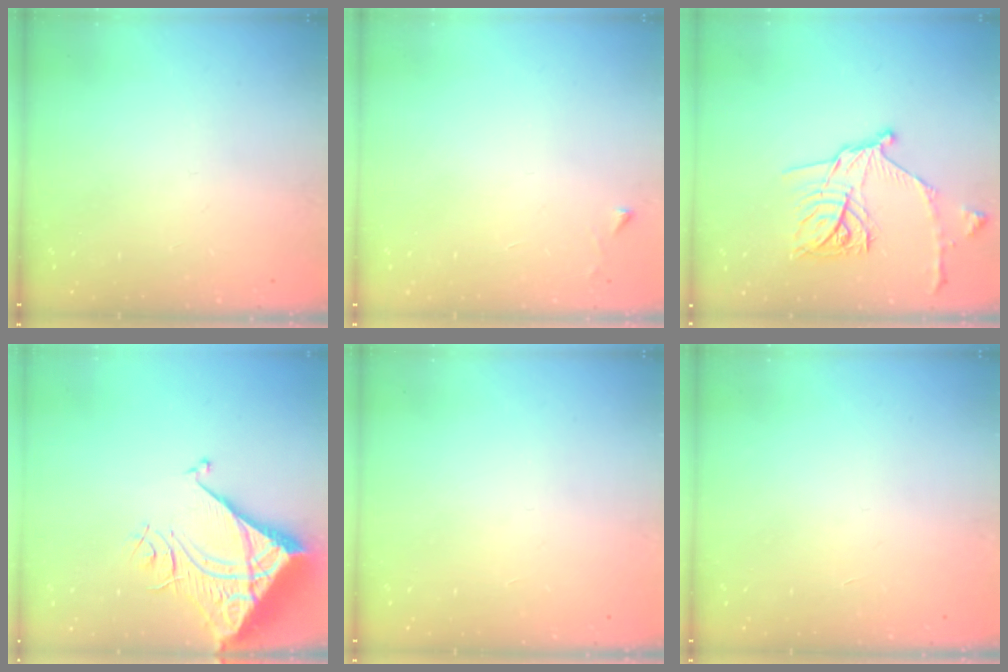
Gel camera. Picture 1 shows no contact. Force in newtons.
{"total": 2.3, "press": 2.3, "slide": 0.4}
{"total": 16.7, "press": 16.6, "slide": 0.6}
{"total": 9.4, "press": 9.3, "slide": 1.0}
{"total": 1.5, "press": 1.5, "slide": 0.1}
{"total": 1.7, "press": 1.7, "slide": 0.1}